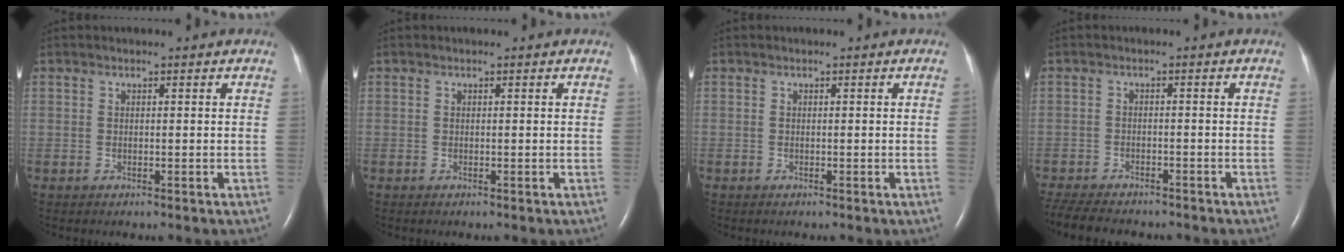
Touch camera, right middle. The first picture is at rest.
{"total": 0.0}
{"total": 0.6, "force": [0.0, -0.3, 0.5], "torque": [-0.007, -0.001, -0.001]}
{"total": 9.4, "force": [-8.2, 2.4, 4.0], "torque": [-0.075, -0.013, -0.125]}